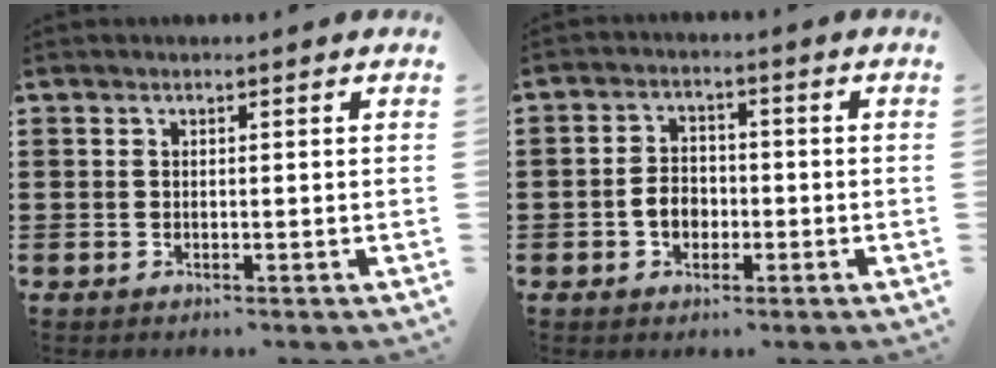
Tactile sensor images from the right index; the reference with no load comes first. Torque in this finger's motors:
{"motor_torque": [1.33, 0.81, 0.50, 0.07]}